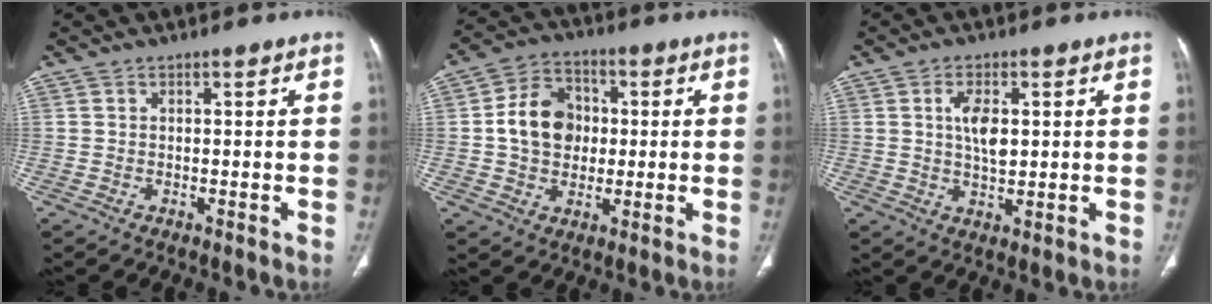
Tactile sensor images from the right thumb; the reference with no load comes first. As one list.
[{"total": 11.1, "force": [0.5, 8.9, 6.6], "torque": [-0.087, 0.016, 0.003]}, {"total": 5.9, "force": [1.2, 2.8, 5.0], "torque": [-0.083, -0.010, 0.020]}]